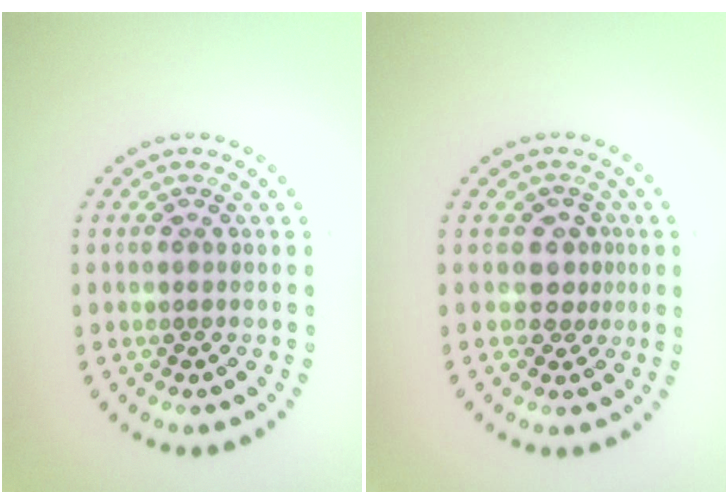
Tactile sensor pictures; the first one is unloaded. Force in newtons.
{"total": 2.0, "press": 1.6, "slide": 1.2}